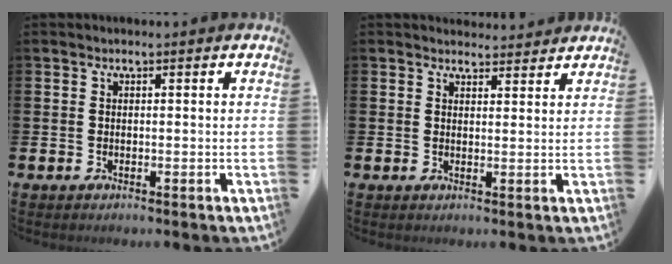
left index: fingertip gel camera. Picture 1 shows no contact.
{"total": 2.7, "force": [2.6, 0.5, -0.1], "torque": [0.008, -0.015, 0.046]}